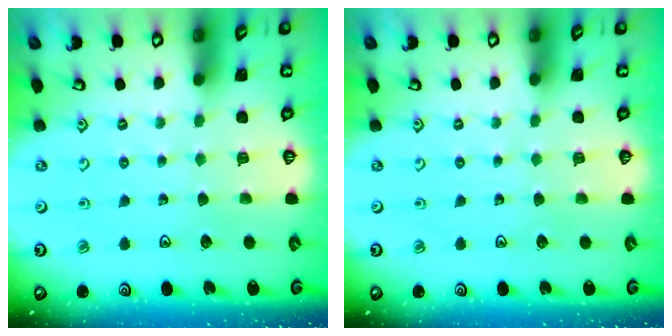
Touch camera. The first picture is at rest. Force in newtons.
{"total": 0.0}